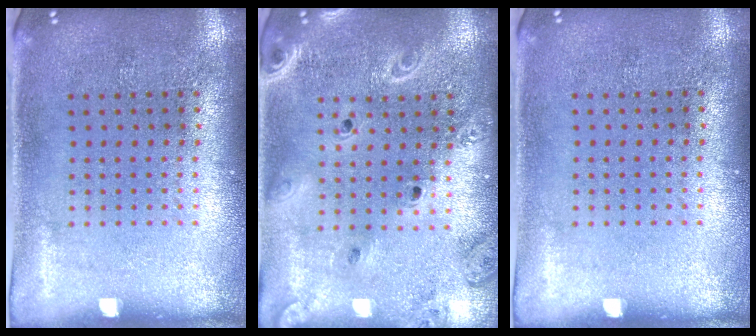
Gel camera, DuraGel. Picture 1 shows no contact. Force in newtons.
{"total": 2.0, "press": 1.8, "slide": 0.9}
{"total": 0.0}